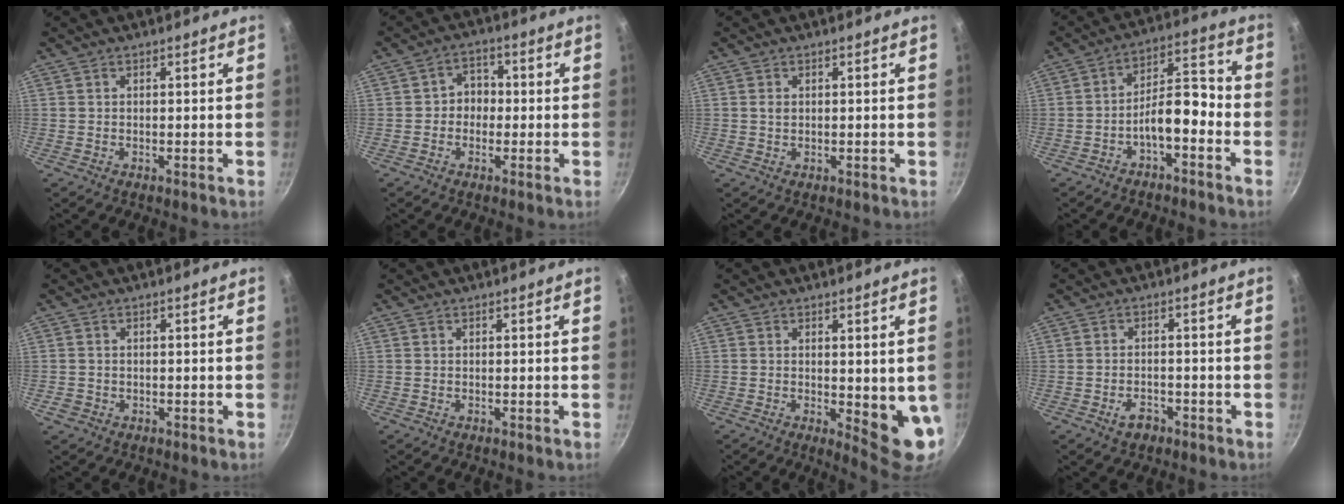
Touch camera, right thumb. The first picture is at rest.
{"total": 4.6, "force": [-0.6, 4.0, 2.2], "torque": [0.000, 0.014, -0.016]}
{"total": 1.1, "force": [0.3, 0.8, 0.7], "torque": [-0.012, -0.003, 0.004]}
{"total": 8.3, "force": [-3.9, 3.5, 6.5], "torque": [-0.086, 0.060, -0.065]}
{"total": 1.6, "force": [-0.6, 1.3, 0.6], "torque": [-0.011, 0.001, -0.005]}
{"total": 0.0}
{"total": 8.2, "force": [0.0, 2.6, 7.8], "torque": [-0.083, -0.022, 0.007]}
{"total": 2.9, "force": [-1.6, 1.8, 1.6], "torque": [-0.021, 0.014, -0.023]}